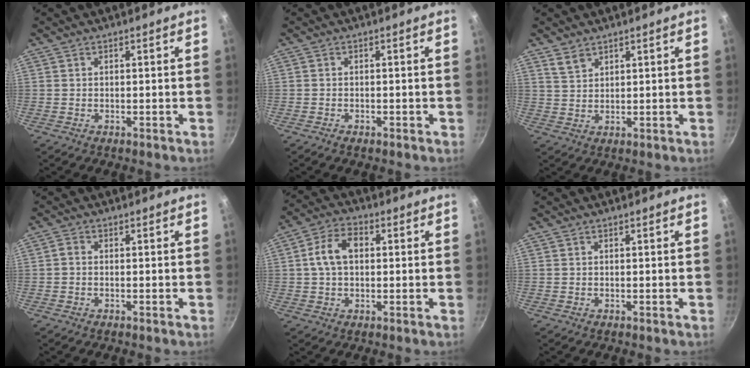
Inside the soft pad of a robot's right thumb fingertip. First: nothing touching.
{"total": 1.3, "force": [-0.8, 0.8, 0.7], "torque": [-0.014, 0.005, -0.015]}
{"total": 3.1, "force": [2.4, 1.5, 1.3], "torque": [-0.022, -0.010, 0.050]}
{"total": 1.0, "force": [-0.3, 0.6, 0.8], "torque": [-0.024, 0.006, -0.009]}
{"total": 7.9, "force": [0.9, 5.3, 5.8], "torque": [-0.092, 0.021, 0.008]}
{"total": 0.0}